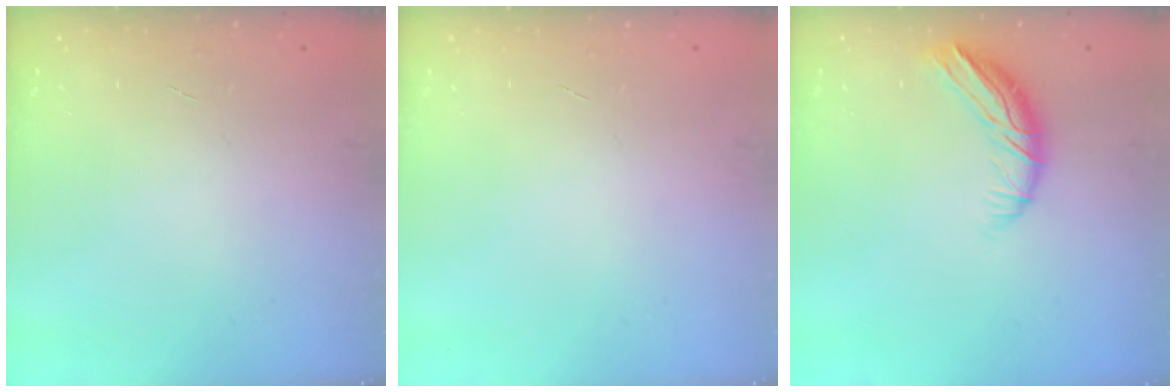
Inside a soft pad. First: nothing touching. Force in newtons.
{"total": 0.0}
{"total": 9.8, "press": 9.7, "slide": 1.3}